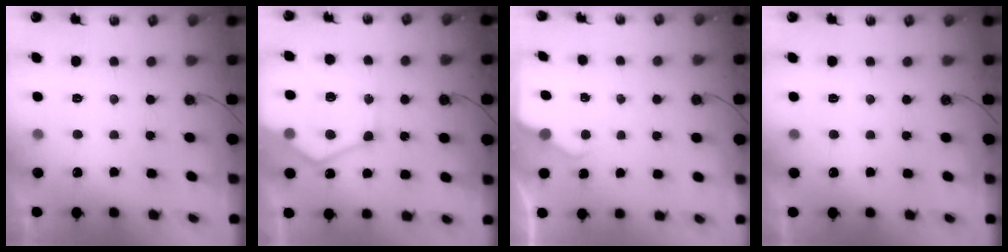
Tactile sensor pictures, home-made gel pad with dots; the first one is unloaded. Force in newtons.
{"total": 18.4, "press": 18.3, "slide": 2.0}
{"total": 2.9, "press": 2.8, "slide": 0.4}
{"total": 0.0}